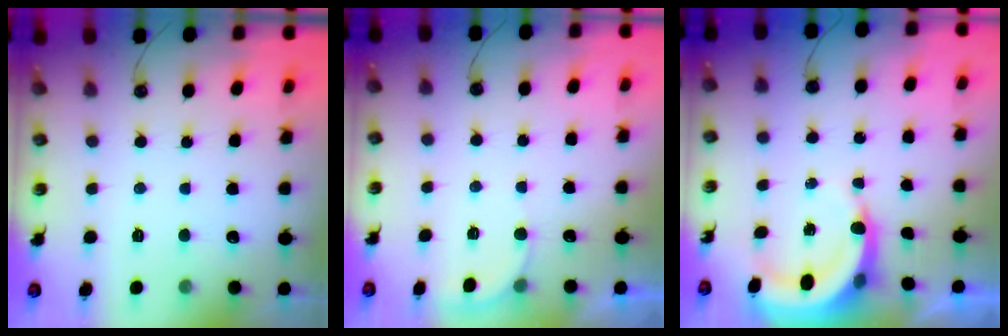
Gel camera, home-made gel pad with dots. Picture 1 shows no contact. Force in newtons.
{"total": 3.8, "press": 3.7, "slide": 0.7}
{"total": 5.3, "press": 5.3, "slide": 0.6}